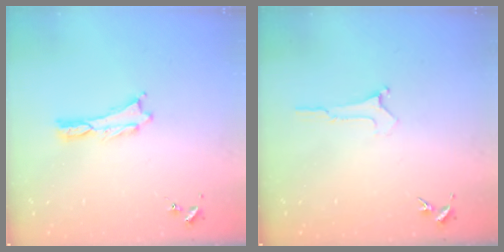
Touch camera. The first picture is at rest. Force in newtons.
{"total": 0.0}